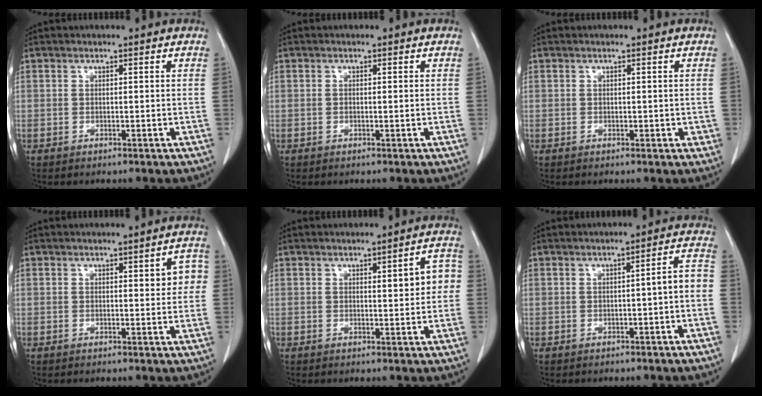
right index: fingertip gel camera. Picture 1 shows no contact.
{"total": 0.9, "force": [0.0, 0.2, 0.9], "torque": [-0.020, -0.002, 0.001]}
{"total": 1.2, "force": [0.0, 0.7, 0.9], "torque": [-0.010, -0.002, 0.001]}
{"total": 3.6, "force": [0.6, 1.3, 3.3], "torque": [-0.030, 0.009, 0.006]}
{"total": 5.0, "force": [0.7, 1.4, 4.8], "torque": [-0.056, 0.014, 0.009]}
{"total": 3.7, "force": [-0.9, 0.4, 3.6], "torque": [-0.043, 0.016, -0.012]}